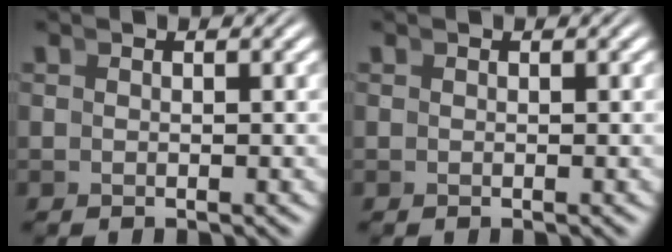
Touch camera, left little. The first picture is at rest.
{"total": 0.0}